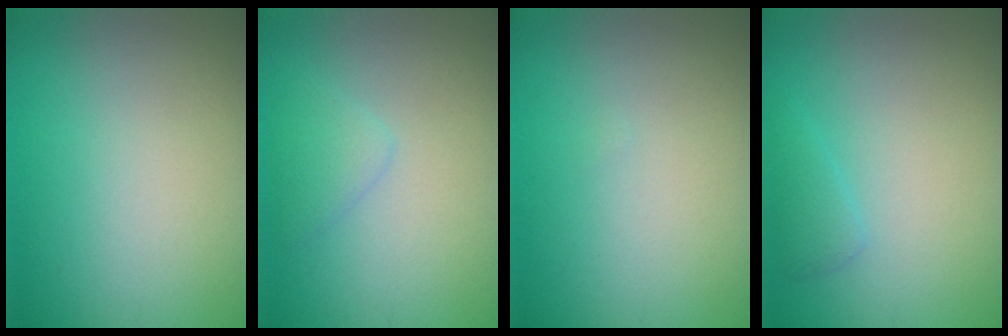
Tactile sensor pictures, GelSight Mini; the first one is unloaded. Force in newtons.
{"total": 1.6, "press": 1.6, "slide": 0.1}
{"total": 0.0}
{"total": 1.4, "press": 1.4, "slide": 0.1}